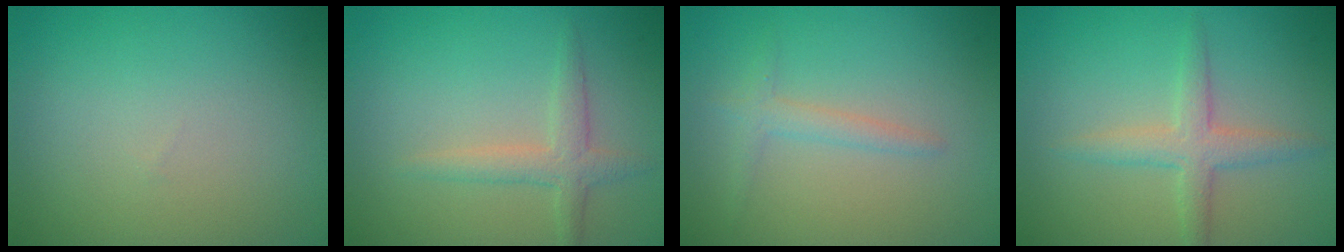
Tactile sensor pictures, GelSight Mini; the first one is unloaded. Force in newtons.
{"total": 2.2, "press": 2.2, "slide": 0.1}
{"total": 1.6, "press": 1.6, "slide": 0.1}
{"total": 2.9, "press": 2.9, "slide": 0.1}